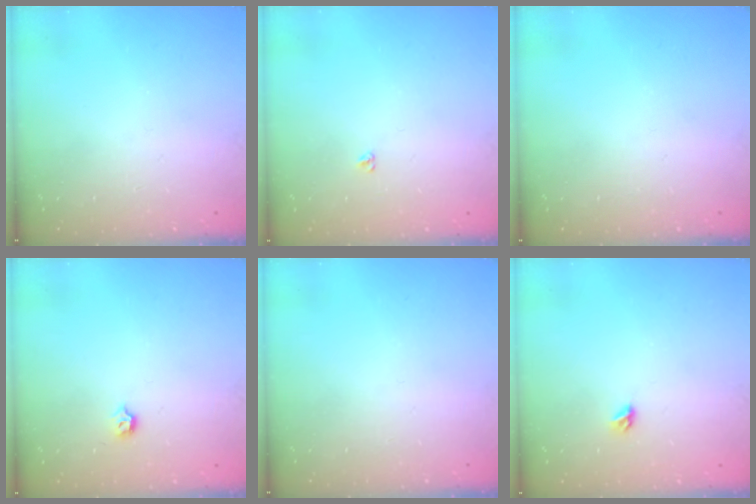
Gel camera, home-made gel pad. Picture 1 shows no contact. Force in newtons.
{"total": 3.1, "press": 3.0, "slide": 0.4}
{"total": 0.0}
{"total": 3.4, "press": 3.3, "slide": 0.6}
{"total": 0.0}
{"total": 3.5, "press": 3.5, "slide": 0.8}